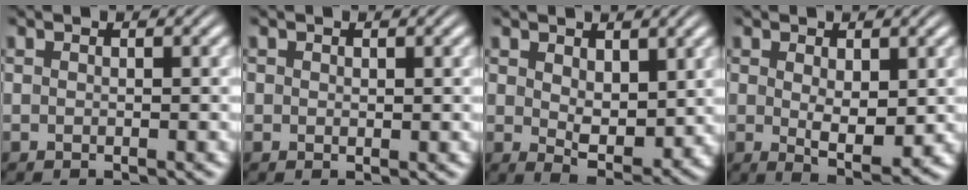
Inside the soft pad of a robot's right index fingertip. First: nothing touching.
{"total": 0.6, "force": [0.3, 0.4, 0.3], "torque": [-0.003, -0.008, 0.009]}
{"total": 3.7, "force": [1.0, 1.7, 3.1], "torque": [-0.048, -0.030, 0.027]}
{"total": 3.6, "force": [-0.1, 1.3, 3.4], "torque": [-0.055, -0.028, 0.010]}